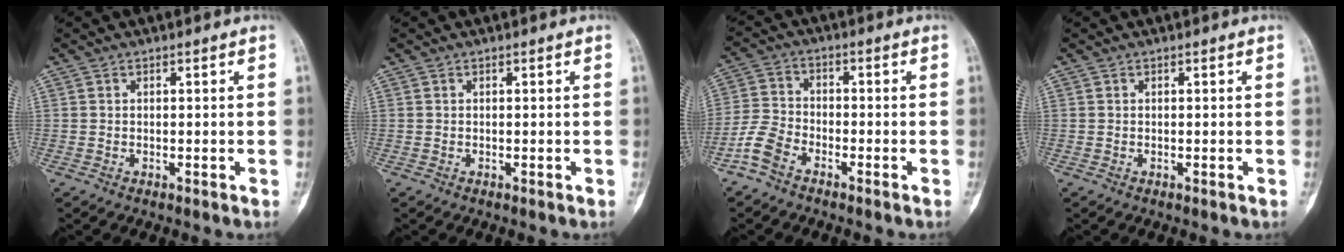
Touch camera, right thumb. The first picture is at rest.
{"total": 0.0}
{"total": 5.8, "force": [-4.0, 2.9, 3.0], "torque": [-0.061, 0.016, -0.093]}
{"total": 0.0}